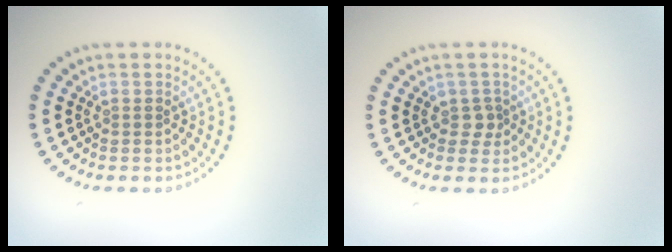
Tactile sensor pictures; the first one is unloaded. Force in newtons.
{"total": 1.3, "press": 1.0, "slide": 0.8}